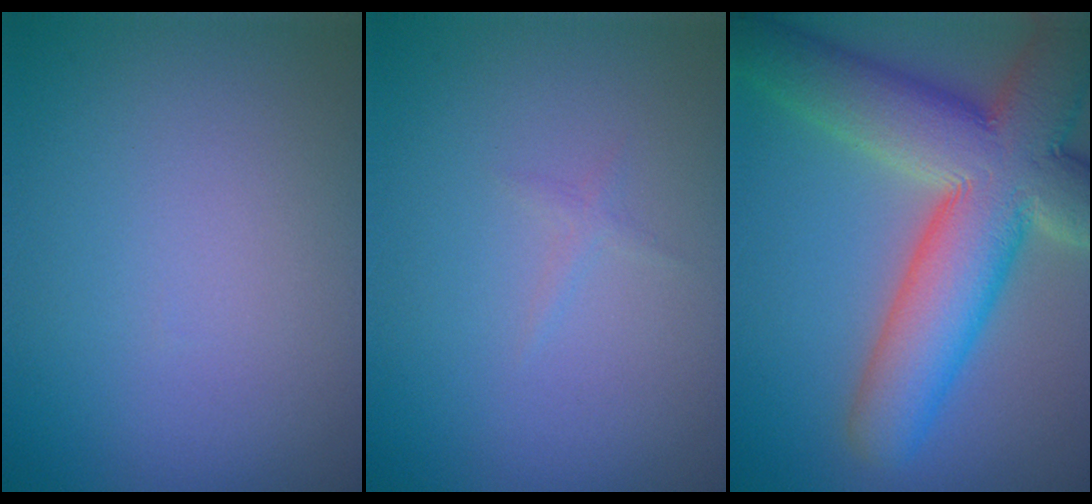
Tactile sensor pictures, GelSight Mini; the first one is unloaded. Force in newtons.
{"total": 0.5, "press": 0.5, "slide": 0.0}
{"total": 12.7, "press": 12.6, "slide": 0.9}